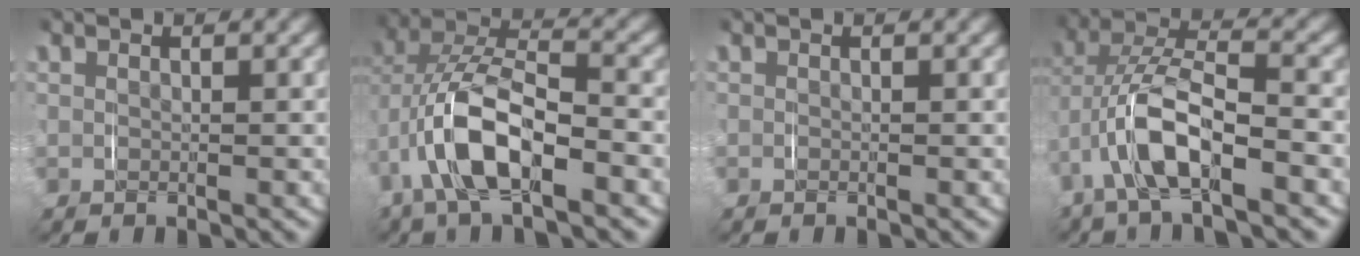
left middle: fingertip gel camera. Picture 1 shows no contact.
{"total": 6.1, "force": [-1.8, 3.1, 5.0], "torque": [-0.114, 0.000, -0.042]}
{"total": 0.0}
{"total": 4.5, "force": [-1.7, 1.5, 3.9], "torque": [-0.091, 0.007, -0.042]}